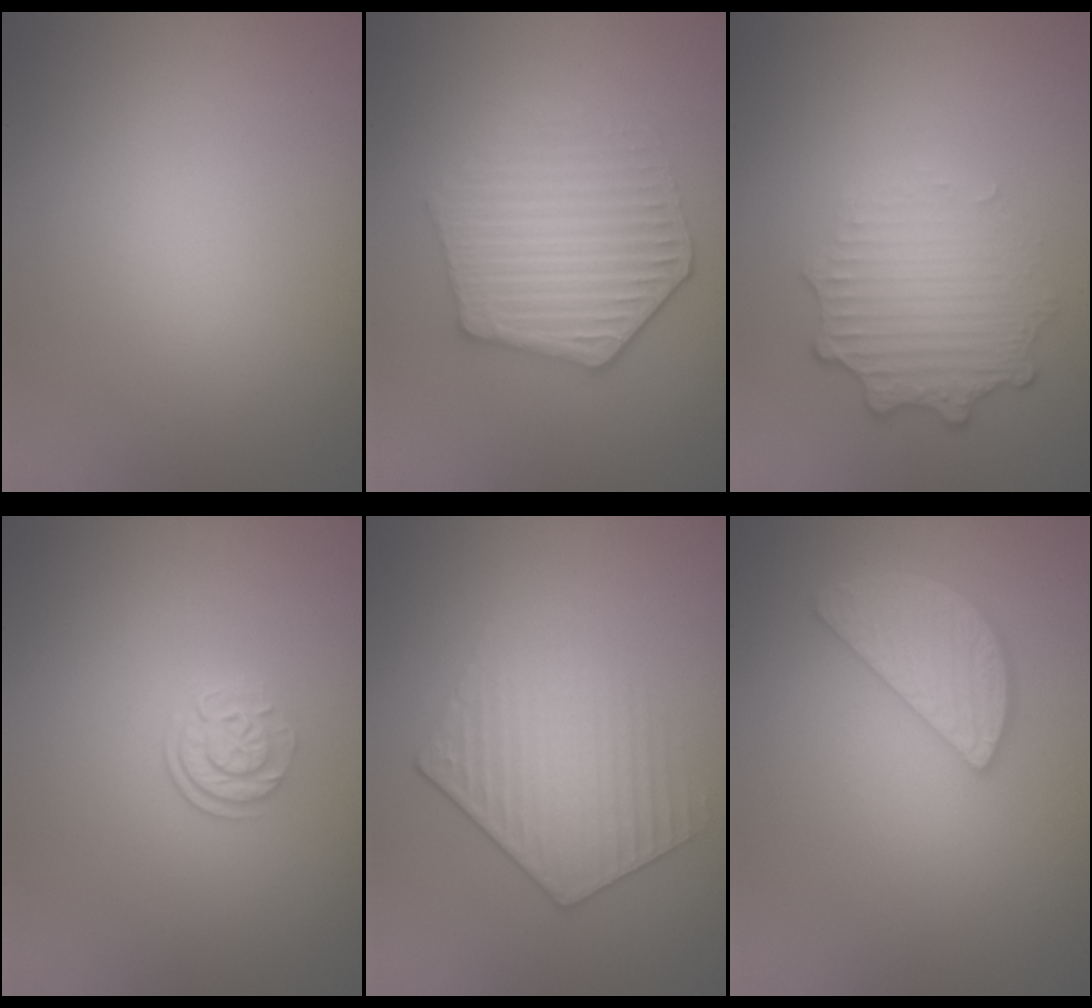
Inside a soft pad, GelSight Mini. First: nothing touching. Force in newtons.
{"total": 4.4, "press": 4.1, "slide": 1.7}
{"total": 3.5, "press": 2.7, "slide": 2.2}
{"total": 2.5, "press": 1.8, "slide": 1.7}
{"total": 3.6, "press": 3.2, "slide": 1.6}
{"total": 3.7, "press": 3.2, "slide": 1.8}